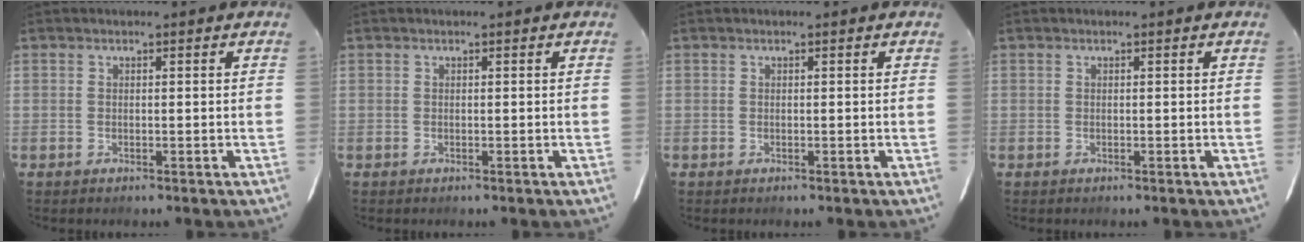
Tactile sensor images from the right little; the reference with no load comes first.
{"total": 0.0}
{"total": 0.0}
{"total": 0.0}